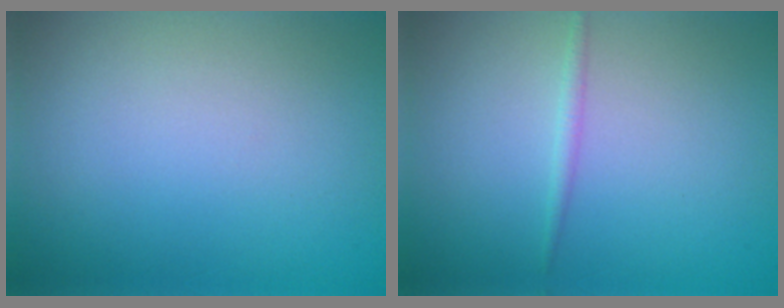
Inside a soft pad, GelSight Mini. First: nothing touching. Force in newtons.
{"total": 0.9, "press": 0.9, "slide": 0.1}